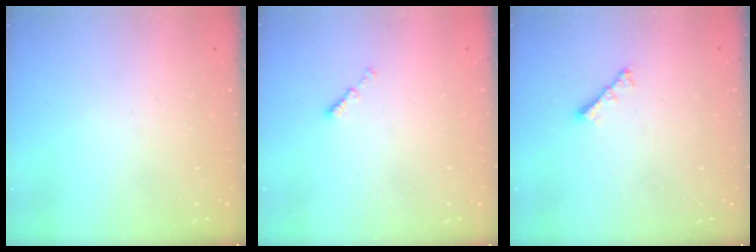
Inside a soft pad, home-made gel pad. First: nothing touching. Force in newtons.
{"total": 0.0}
{"total": 2.8, "press": 2.7, "slide": 0.6}